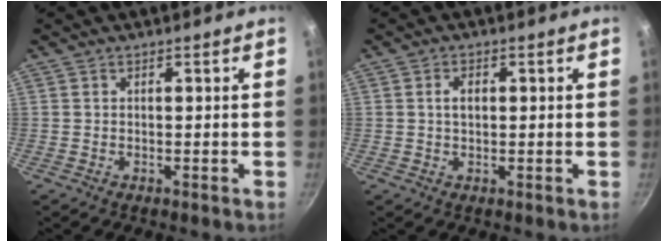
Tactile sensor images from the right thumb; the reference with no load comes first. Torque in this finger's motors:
{"motor_torque": [-0.39, 0.44, 0.65, -0.08, -0.01]}